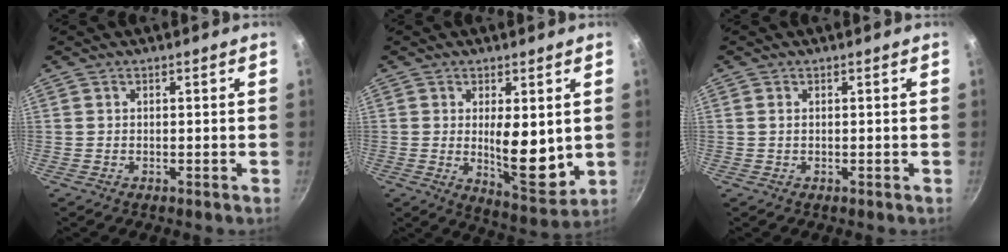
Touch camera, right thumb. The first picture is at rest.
{"total": 11.3, "force": [0.8, 4.6, 10.3], "torque": [-0.134, -0.036, 0.027]}
{"total": 0.6, "force": [0.1, 0.3, 0.5], "torque": [-0.010, 0.001, 0.002]}